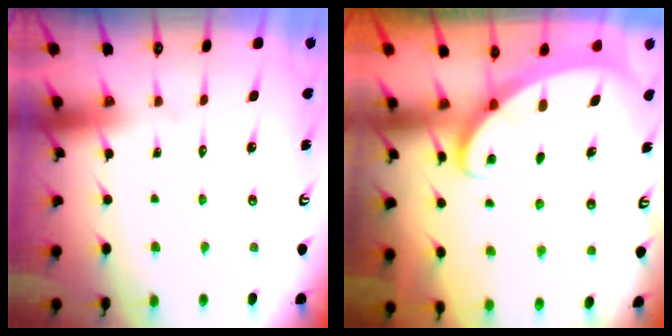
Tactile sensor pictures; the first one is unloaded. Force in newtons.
{"total": 2.2, "press": 2.2, "slide": 0.0}